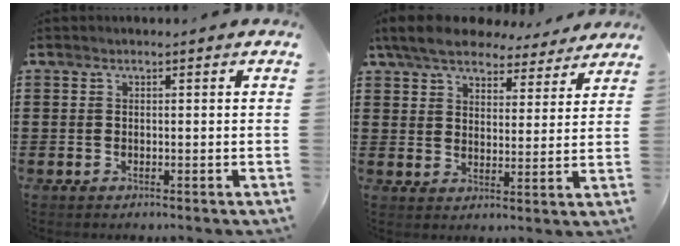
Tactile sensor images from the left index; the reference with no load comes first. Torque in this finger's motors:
{"motor_torque": [2.14, 0.00, 1.05, 0.21]}